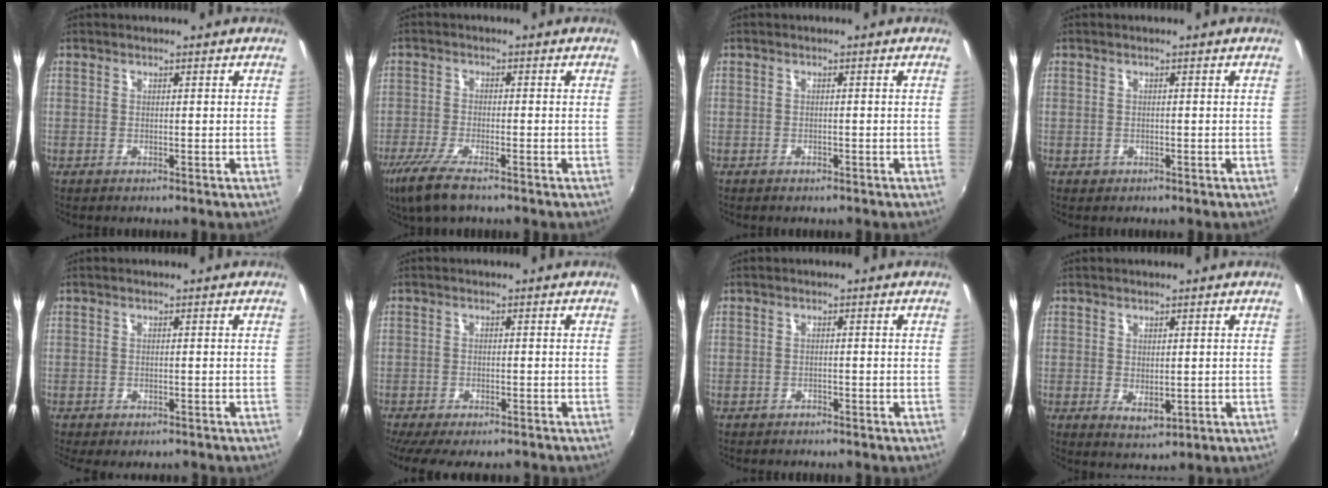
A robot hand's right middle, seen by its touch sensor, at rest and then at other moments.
{"total": 8.1, "force": [-5.7, 1.7, 5.6], "torque": [-0.138, -0.027, -0.110]}
{"total": 1.0, "force": [-0.9, 0.4, 0.3], "torque": [-0.010, 0.000, -0.011]}
{"total": 1.0, "force": [-0.5, 0.8, 0.3], "torque": [-0.007, -0.001, -0.003]}
{"total": 3.8, "force": [-2.9, 1.4, 2.0], "torque": [-0.045, -0.021, -0.039]}
{"total": 9.3, "force": [-7.6, 2.2, 4.8], "torque": [-0.106, -0.039, -0.119]}
{"total": 1.8, "force": [-1.7, 0.6, 0.4], "torque": [-0.013, -0.006, -0.024]}
{"total": 3.1, "force": [-0.3, 1.8, 2.5], "torque": [-0.040, -0.008, 0.001]}